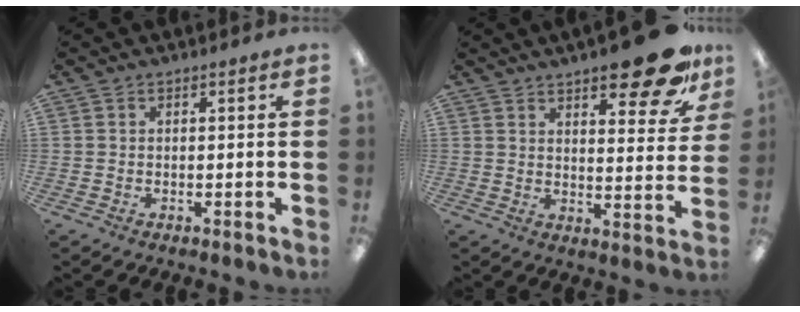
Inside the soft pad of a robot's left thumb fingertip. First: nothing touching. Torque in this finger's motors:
{"motor_torque": [0.24, 0.46, 1.46, -1.31, 0.05]}